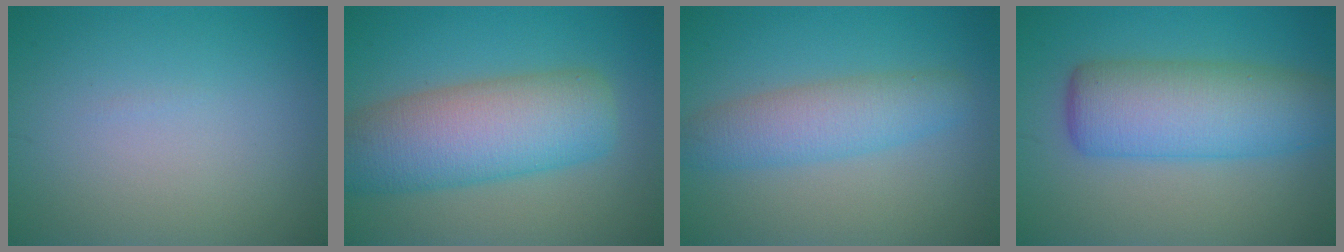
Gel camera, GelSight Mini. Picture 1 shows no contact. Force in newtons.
{"total": 9.2, "press": 9.2, "slide": 0.3}
{"total": 4.5, "press": 4.5, "slide": 0.2}
{"total": 7.8, "press": 7.8, "slide": 0.4}